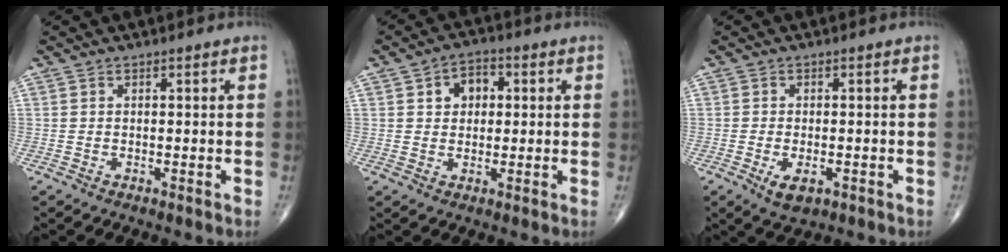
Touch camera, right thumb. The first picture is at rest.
{"total": 5.8, "force": [1.5, 4.3, 3.7], "torque": [-0.031, 0.007, 0.018]}
{"total": 4.2, "force": [-1.6, 2.1, 3.3], "torque": [-0.054, -0.002, -0.020]}